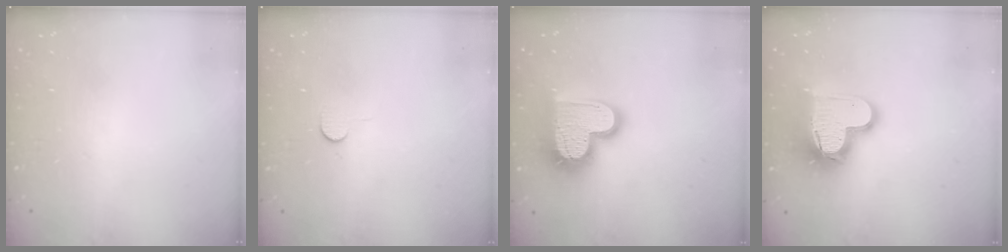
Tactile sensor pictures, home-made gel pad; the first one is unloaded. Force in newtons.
{"total": 3.6, "press": 3.6, "slide": 0.4}
{"total": 19.5, "press": 19.5, "slide": 1.5}
{"total": 16.6, "press": 16.5, "slide": 1.5}